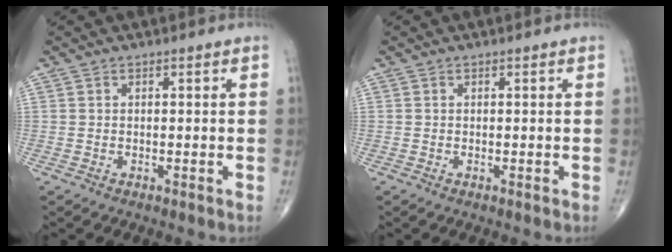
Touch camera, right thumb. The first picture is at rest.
{"total": 0.0}